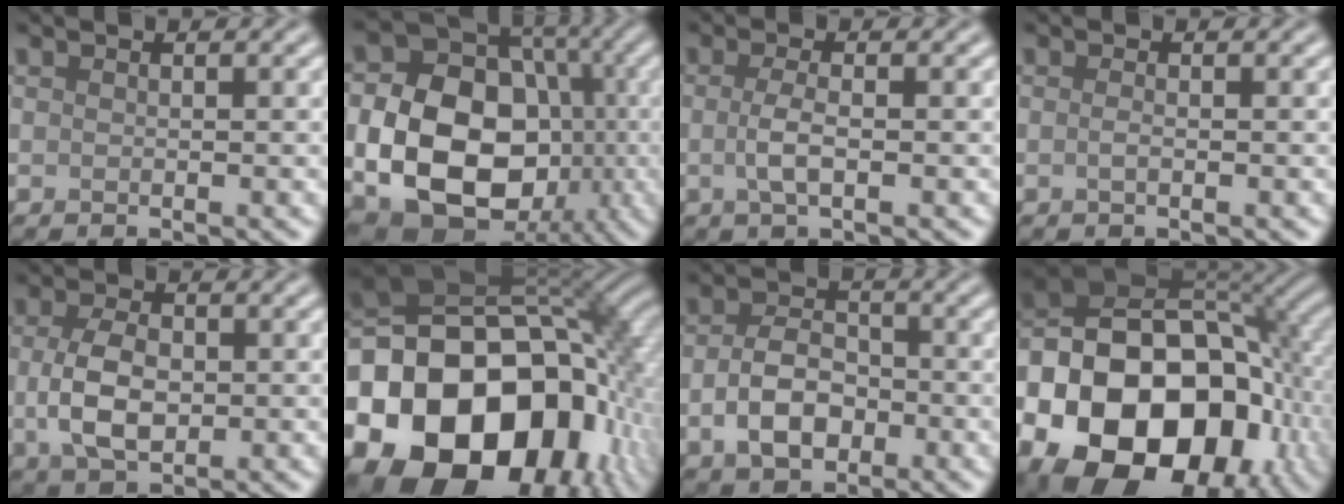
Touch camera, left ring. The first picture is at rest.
{"total": 13.9, "force": [-2.7, 10.4, 8.8], "torque": [-0.146, -0.020, -0.052]}
{"total": 2.3, "force": [-0.2, 0.7, 2.2], "torque": [-0.047, -0.001, -0.009]}
{"total": 0.7, "force": [-0.2, 0.2, 0.7], "torque": [-0.016, -0.001, -0.004]}
{"total": 4.8, "force": [-0.2, 3.0, 3.8], "torque": [-0.081, -0.001, -0.003]}
{"total": 21.9, "force": [-6.7, 15.8, 13.7], "torque": [-0.271, -0.014, -0.115]}
{"total": 4.8, "force": [-1.3, 3.1, 3.4], "torque": [-0.065, 0.000, -0.030]}
{"total": 20.2, "force": [-6.9, 14.0, 12.8], "torque": [-0.238, -0.006, -0.121]}